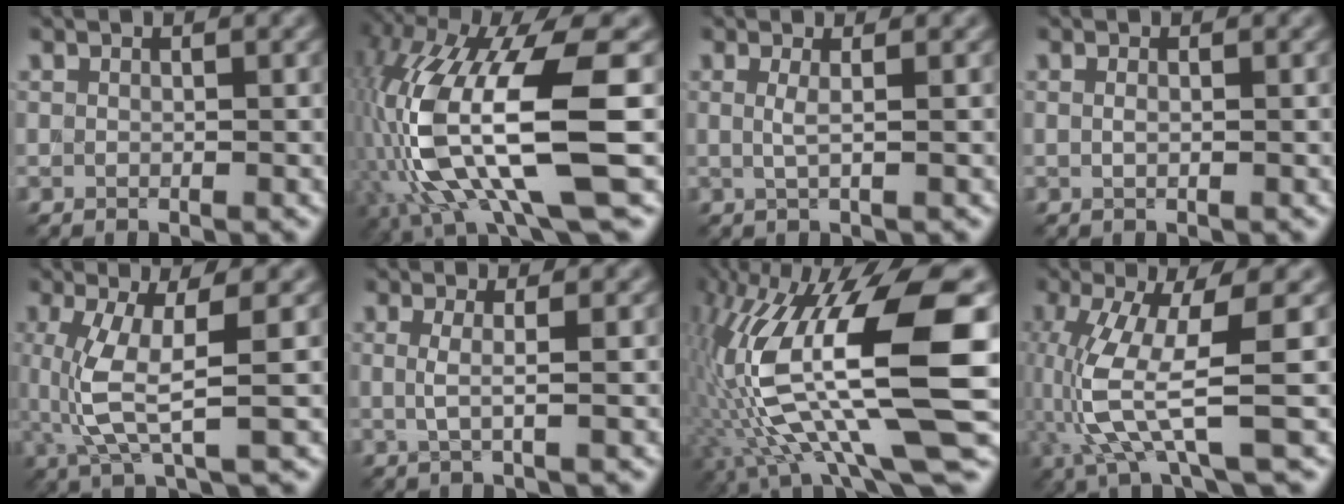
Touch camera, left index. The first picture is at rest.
{"total": 13.8, "force": [-1.5, 4.3, 13.1], "torque": [-0.267, -0.016, -0.019]}
{"total": 1.5, "force": [0.2, 0.4, 1.4], "torque": [-0.026, -0.002, -0.002]}
{"total": 0.6, "force": [0.0, 0.1, 0.5], "torque": [-0.012, 0.000, 0.000]}
{"total": 5.7, "force": [0.4, 1.4, 5.5], "torque": [-0.129, -0.006, 0.014]}
{"total": 1.9, "force": [0.1, 0.5, 1.8], "torque": [-0.036, -0.003, -0.005]}
{"total": 14.9, "force": [0.2, 4.1, 14.3], "torque": [-0.282, 0.004, 0.009]}
{"total": 8.4, "force": [-1.2, 1.9, 8.1], "torque": [-0.187, -0.011, -0.019]}